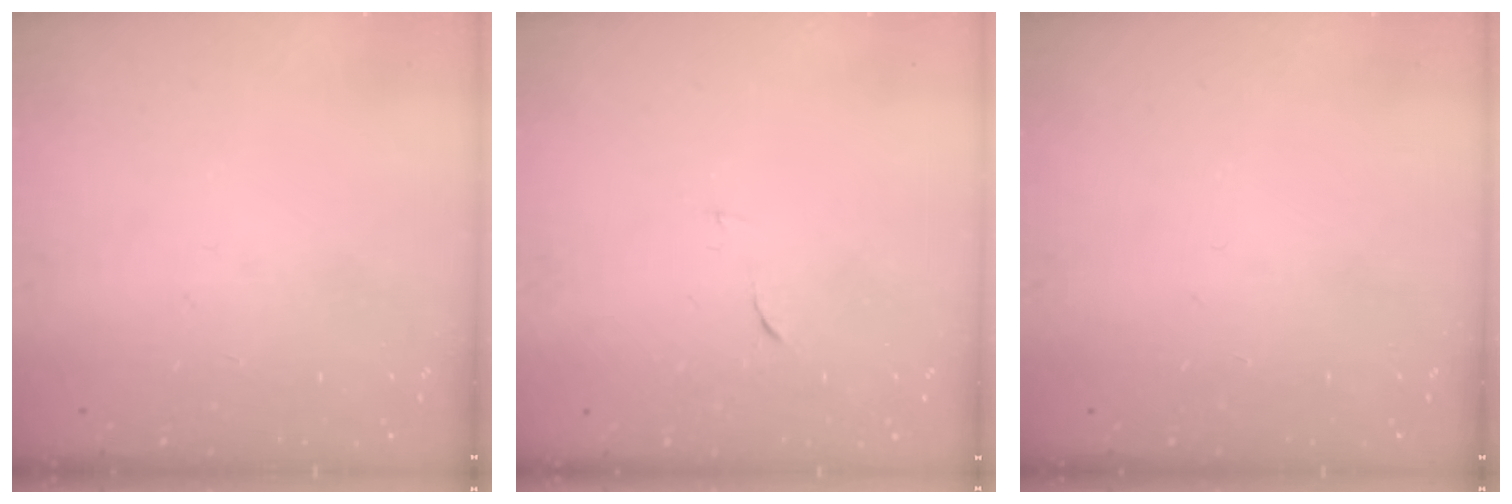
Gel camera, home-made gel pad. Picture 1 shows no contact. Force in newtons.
{"total": 4.5, "press": 4.3, "slide": 1.0}
{"total": 0.0}